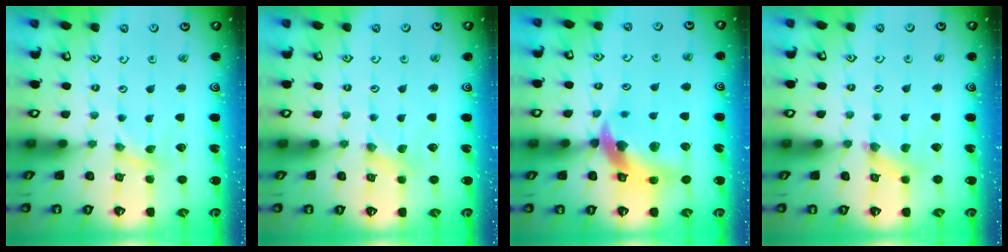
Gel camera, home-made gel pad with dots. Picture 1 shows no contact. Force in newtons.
{"total": 0.0}
{"total": 13.1, "press": 13.0, "slide": 1.9}
{"total": 2.0, "press": 2.0, "slide": 0.4}